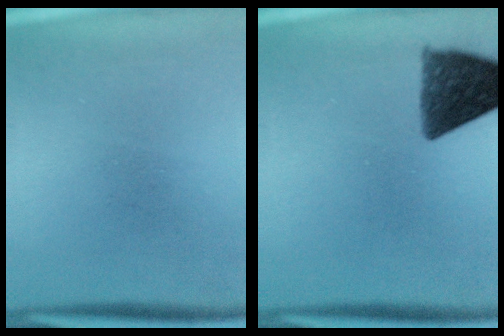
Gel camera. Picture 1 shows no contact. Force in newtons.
{"total": 10.0}